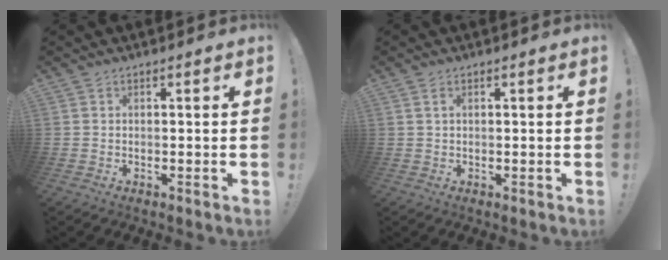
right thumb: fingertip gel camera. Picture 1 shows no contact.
{"total": 1.1, "force": [0.6, 0.7, 0.6], "torque": [-0.011, 0.001, 0.010]}